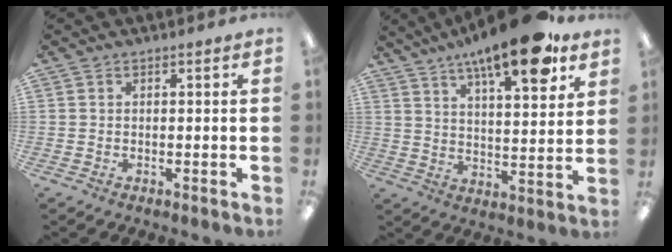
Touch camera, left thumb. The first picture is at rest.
{"total": 16.7, "force": [11.6, 4.9, 11.1], "torque": [-0.167, -0.060, 0.185]}